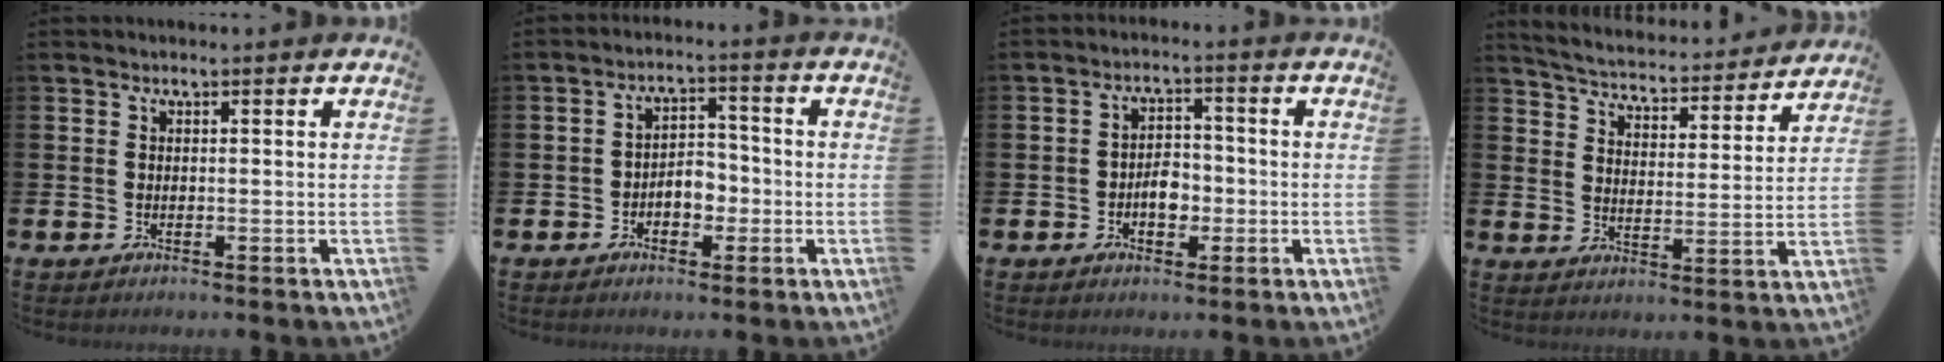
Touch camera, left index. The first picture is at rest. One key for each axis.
{"total": 3.4, "fx": -1.4, "fy": 2.3, "fz": 2.0, "tx": -0.034, "ty": 0.004, "tz": -0.033}
{"total": 3.4, "fx": -1.0, "fy": 2.2, "fz": 2.3, "tx": -0.031, "ty": 0.000, "tz": -0.025}
{"total": 4.7, "fx": 4.6, "fy": 0.6, "fz": 0.6, "tx": -0.034, "ty": -0.043, "tz": 0.074}